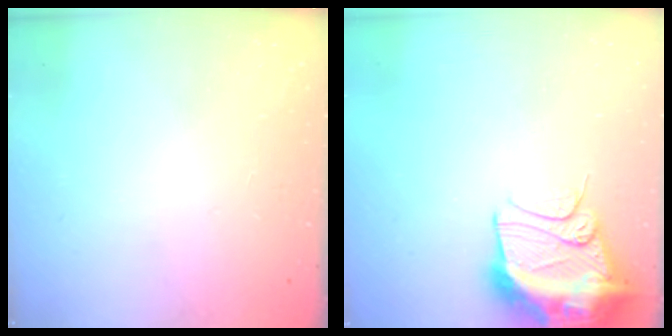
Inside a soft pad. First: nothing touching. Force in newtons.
{"total": 15.8, "press": 15.7, "slide": 1.6}